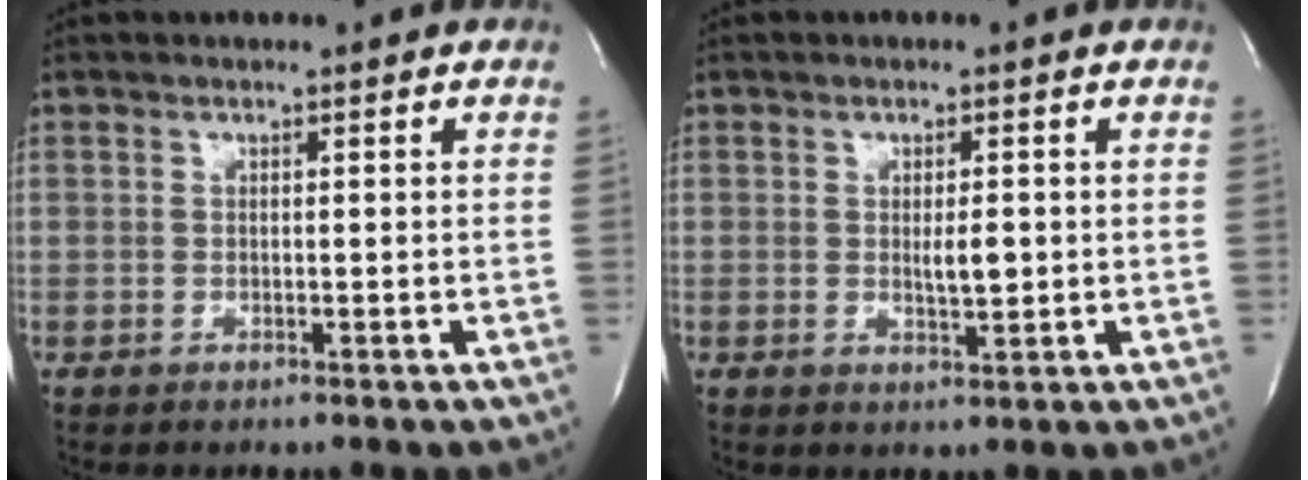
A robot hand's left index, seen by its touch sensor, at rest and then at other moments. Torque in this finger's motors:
{"motor_torque": [0.14, -0.08, 0.07, 0.04]}